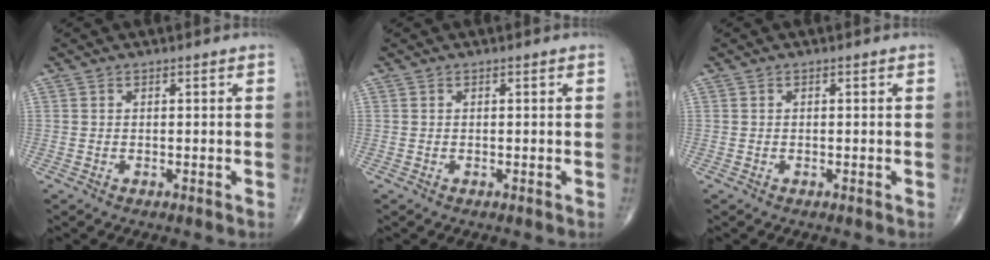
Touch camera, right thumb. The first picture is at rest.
{"total": 0.0}
{"total": 0.0}